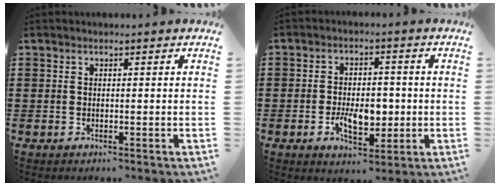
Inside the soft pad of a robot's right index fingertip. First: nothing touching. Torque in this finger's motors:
{"motor_torque": [2.14, 0.00, 0.88, 0.10]}